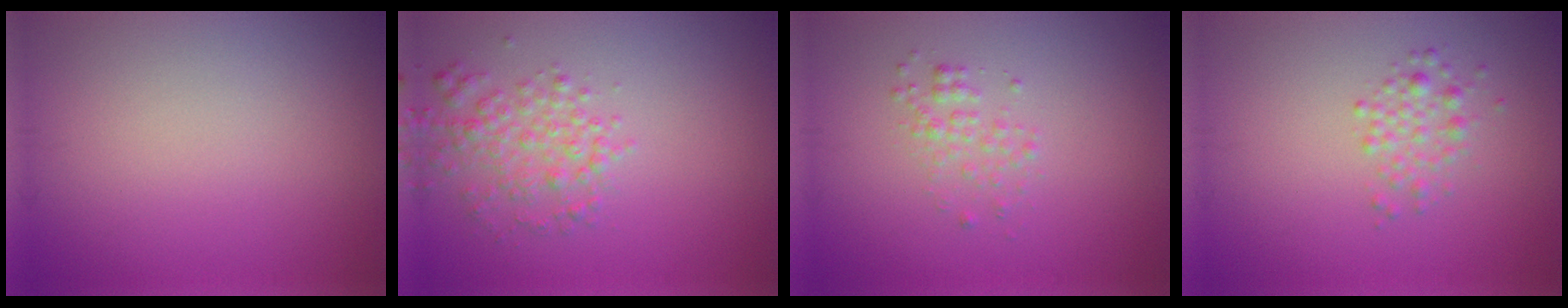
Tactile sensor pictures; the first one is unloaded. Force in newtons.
{"total": 2.9, "press": 2.9, "slide": 0.1}
{"total": 1.4, "press": 1.4, "slide": 0.1}
{"total": 1.8, "press": 1.8, "slide": 0.1}